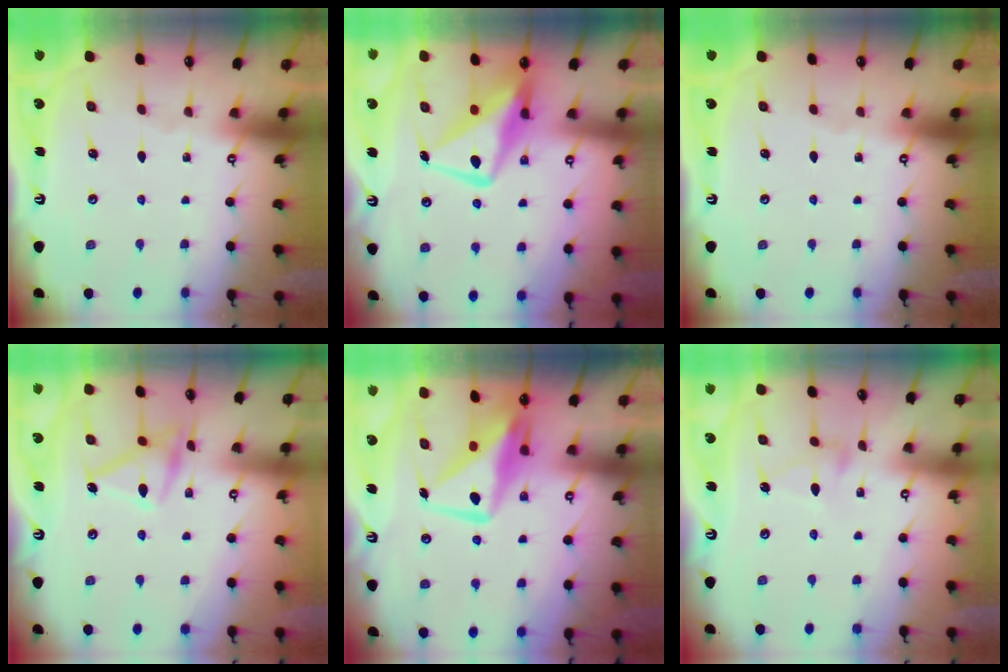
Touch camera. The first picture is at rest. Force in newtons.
{"total": 14.0, "press": 13.9, "slide": 1.4}
{"total": 0.0}
{"total": 15.6, "press": 15.6, "slide": 0.9}
{"total": 11.3, "press": 11.2, "slide": 0.9}
{"total": 4.6, "press": 4.6, "slide": 0.5}